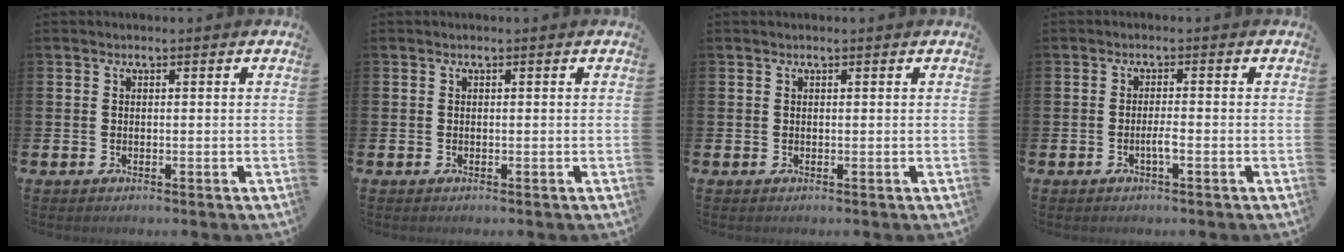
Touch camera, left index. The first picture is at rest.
{"total": 0.0}
{"total": 0.0}
{"total": 1.5, "force": [-0.8, 0.2, 1.3], "torque": [-0.033, 0.003, -0.013]}